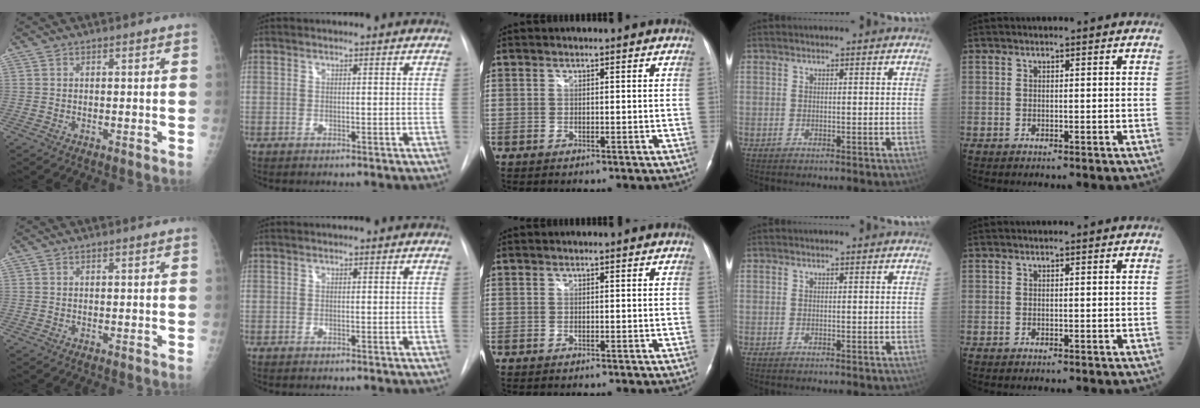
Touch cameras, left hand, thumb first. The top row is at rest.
{}